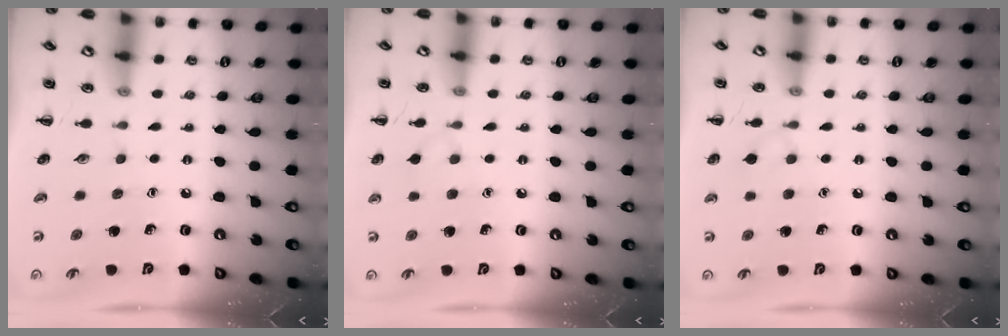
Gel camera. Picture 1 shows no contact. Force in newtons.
{"total": 5.2, "press": 4.9, "slide": 1.6}
{"total": 4.4, "press": 4.1, "slide": 1.6}